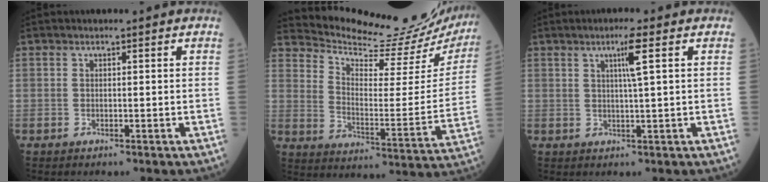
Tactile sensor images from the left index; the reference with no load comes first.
{"total": 22.4, "force": [22.0, 1.8, 3.9], "torque": [-0.075, -0.102, 0.287]}
{"total": 3.5, "force": [1.3, -0.8, 3.2], "torque": [-0.055, -0.005, 0.022]}